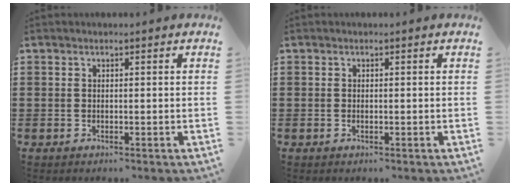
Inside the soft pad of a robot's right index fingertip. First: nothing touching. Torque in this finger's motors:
{"motor_torque": [0.26, 0.36, -0.03, -0.01]}